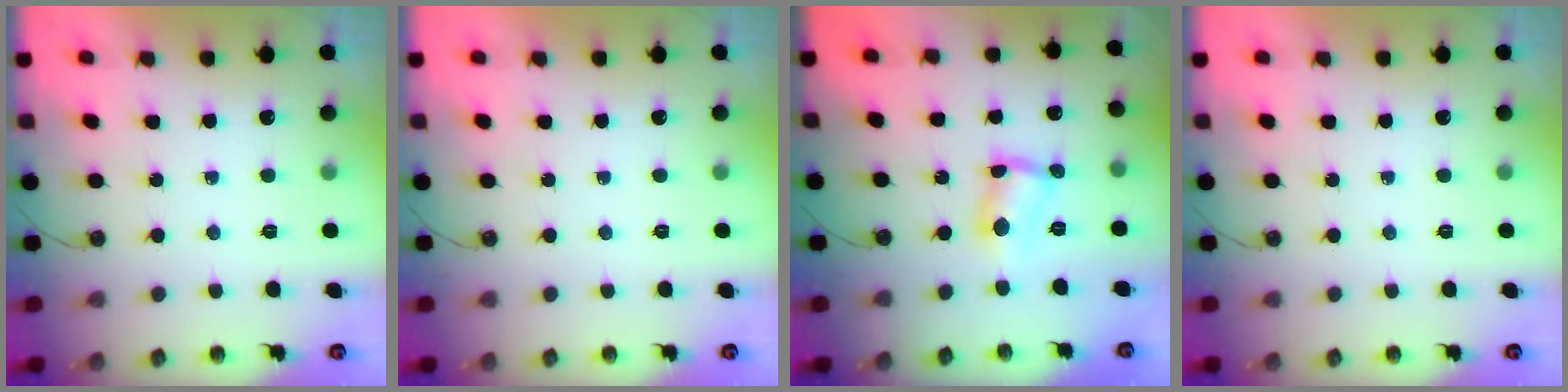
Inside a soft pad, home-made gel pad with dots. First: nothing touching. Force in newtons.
{"total": 0.0}
{"total": 4.9, "press": 4.9, "slide": 0.4}
{"total": 0.0}